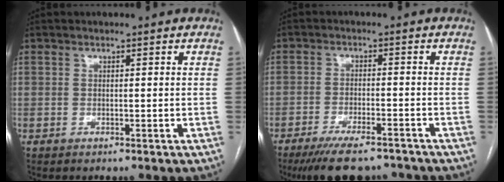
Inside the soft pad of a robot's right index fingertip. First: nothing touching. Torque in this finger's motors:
{"motor_torque": [0.57, -0.34, 0.21, 0.11]}